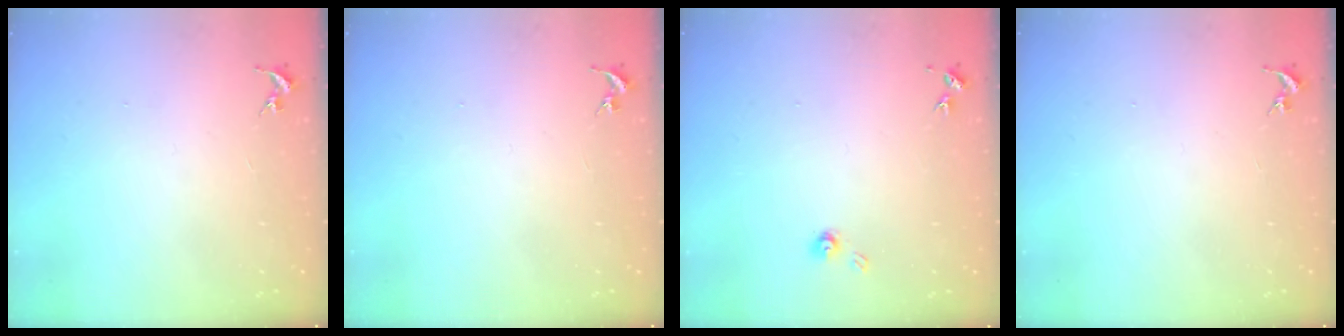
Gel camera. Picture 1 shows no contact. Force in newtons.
{"total": 0.0}
{"total": 4.0, "press": 4.0, "slide": 0.3}
{"total": 0.0}